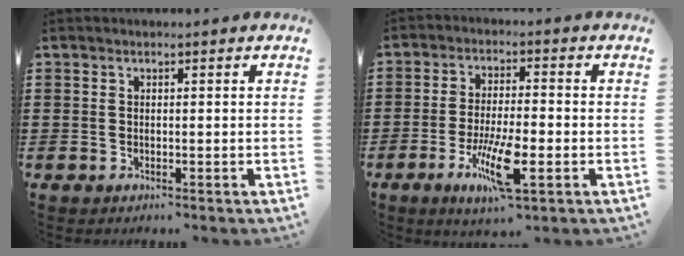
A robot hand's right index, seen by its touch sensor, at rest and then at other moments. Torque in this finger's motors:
{"motor_torque": [0.92, 0.70, 0.50, 0.12]}